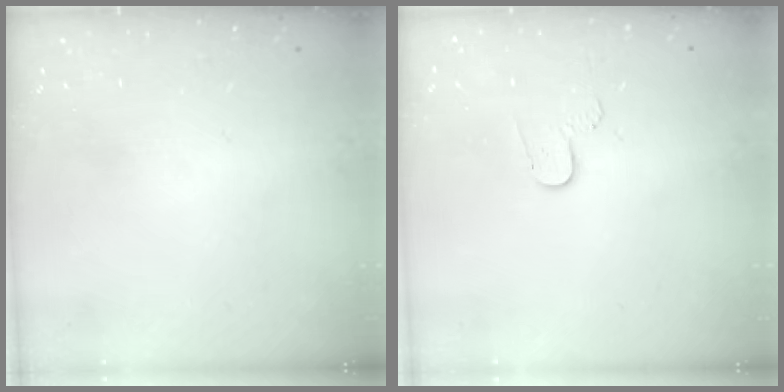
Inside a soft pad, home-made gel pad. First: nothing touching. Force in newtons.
{"total": 4.9, "press": 4.8, "slide": 0.4}